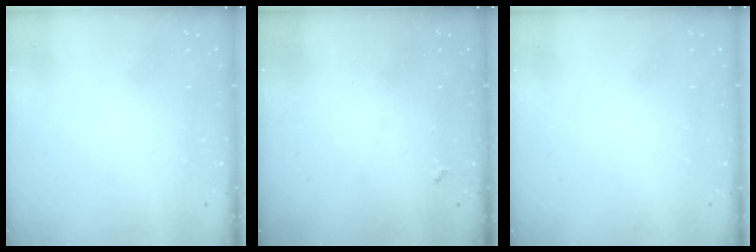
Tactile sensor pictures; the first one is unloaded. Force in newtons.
{"total": 3.0, "press": 2.9, "slide": 0.5}
{"total": 0.0}